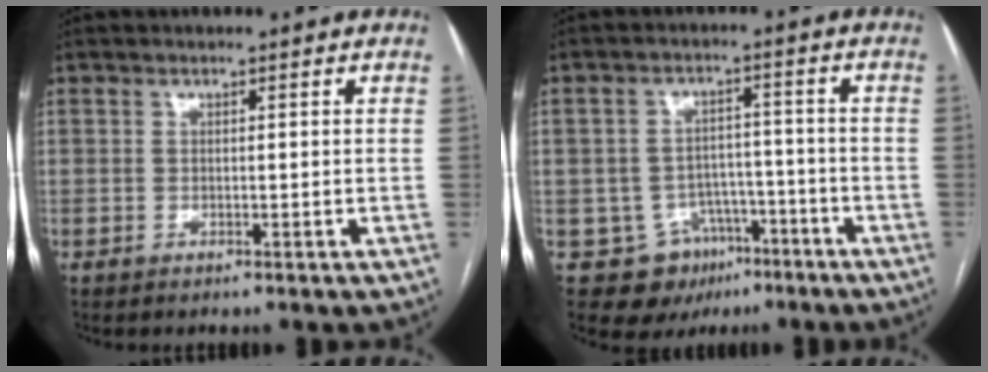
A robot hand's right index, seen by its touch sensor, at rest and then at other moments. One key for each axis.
{"total": 8.2, "fx": -4.2, "fy": 6.8, "fz": 1.8, "tx": -0.018, "ty": 0.015, "tz": -0.052}